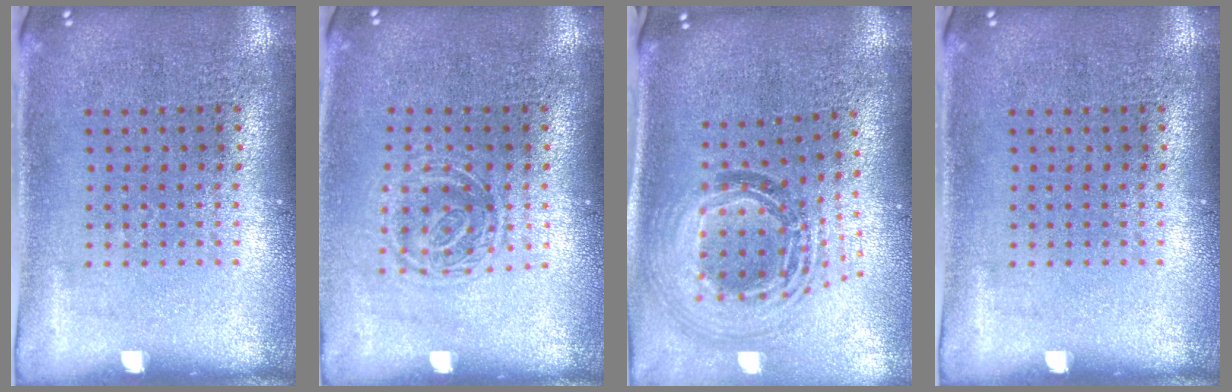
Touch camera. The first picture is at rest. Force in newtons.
{"total": 1.2, "press": 1.0, "slide": 0.7}
{"total": 1.6, "press": 1.4, "slide": 0.8}
{"total": 0.0}